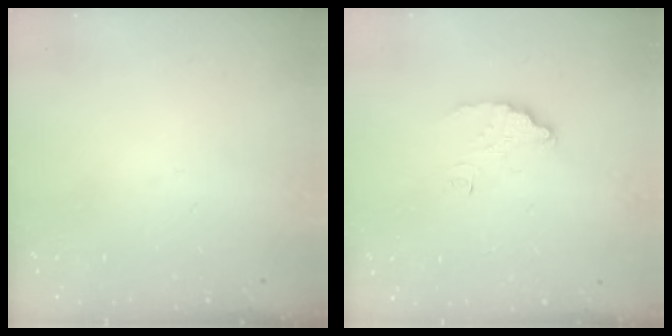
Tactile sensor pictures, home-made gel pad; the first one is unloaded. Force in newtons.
{"total": 4.5, "press": 4.5, "slide": 0.1}